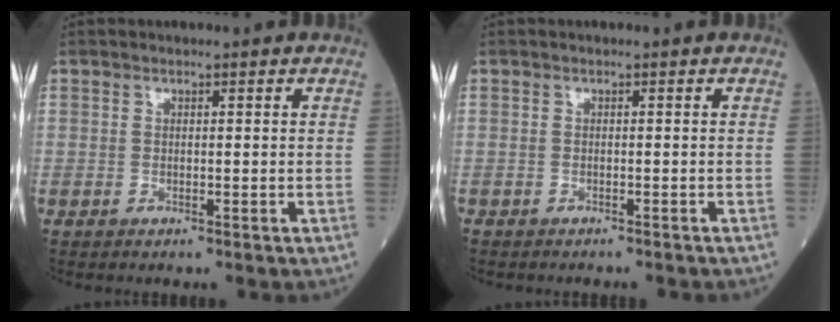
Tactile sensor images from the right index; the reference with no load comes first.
{"total": 3.5, "force": [-3.2, 1.0, 1.1], "torque": [-0.018, -0.004, -0.039]}